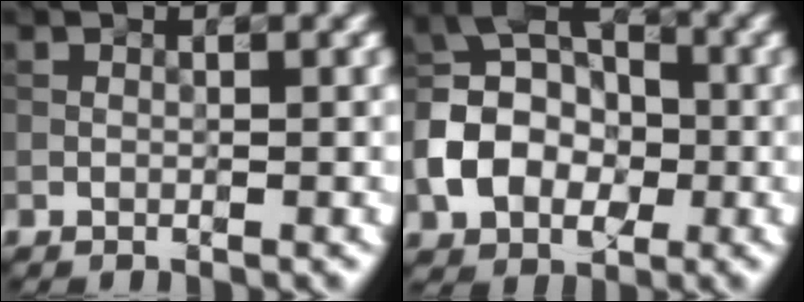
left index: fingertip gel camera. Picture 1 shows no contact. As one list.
[{"total": 7.4, "force": [-2.1, 5.6, 4.3], "torque": [-0.081, 0.010, -0.054]}]